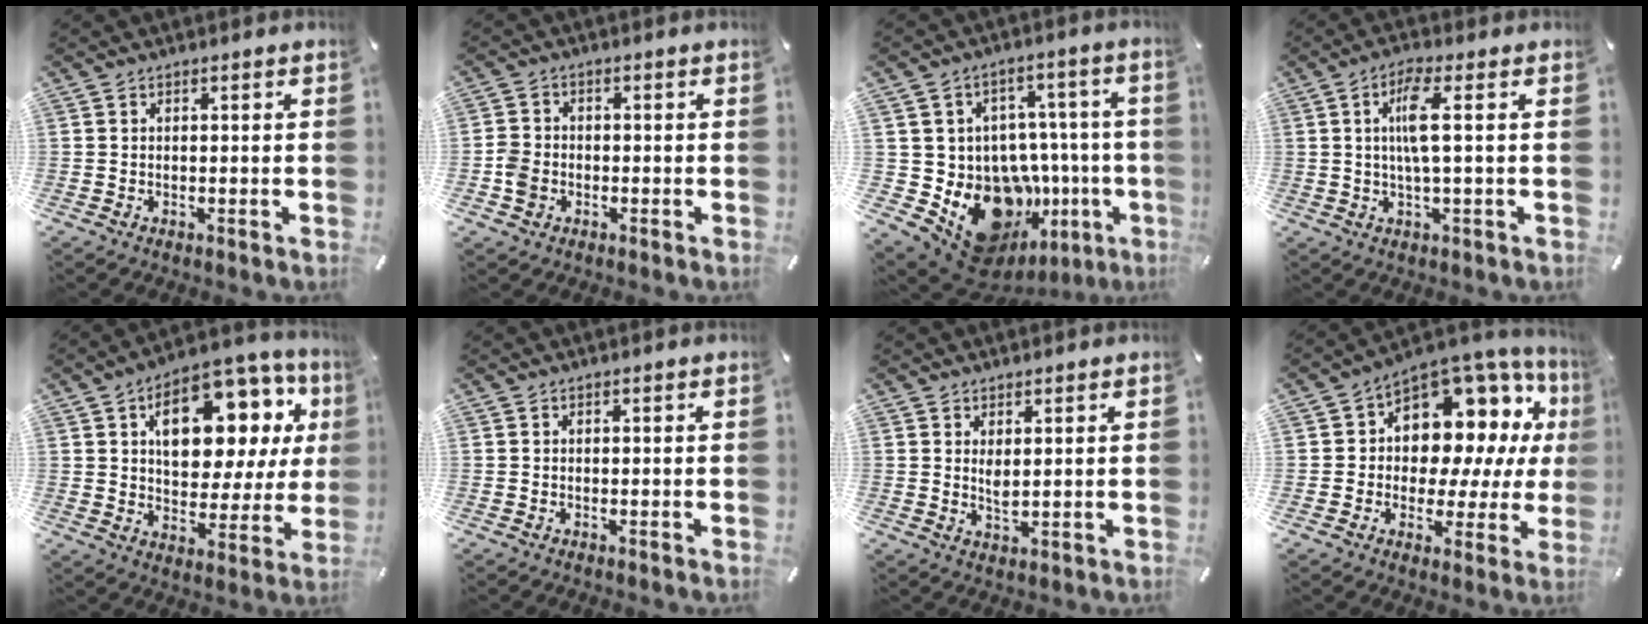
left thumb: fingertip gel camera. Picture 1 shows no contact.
{"total": 4.0, "force": [-1.5, 3.4, 1.3], "torque": [-0.024, 0.006, -0.027]}
{"total": 18.0, "force": [-7.9, 12.8, 9.8], "torque": [-0.154, 0.020, -0.100]}
{"total": 6.9, "force": [1.0, 1.0, 6.8], "torque": [-0.138, 0.000, 0.012]}
{"total": 18.8, "force": [8.0, 11.5, 12.6], "torque": [-0.172, -0.041, 0.134]}
{"total": 0.0}
{"total": 2.6, "force": [1.4, 0.9, 2.1], "torque": [-0.037, -0.005, 0.023]}
{"total": 11.8, "force": [4.8, 8.9, 6.1], "torque": [-0.087, -0.064, 0.090]}